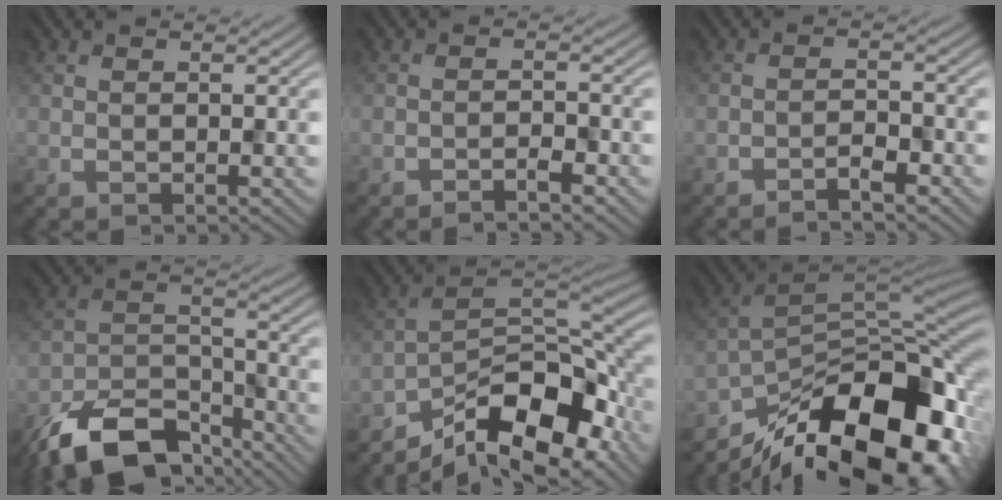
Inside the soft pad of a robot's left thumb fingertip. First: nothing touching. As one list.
[{"total": 2.0, "force": [-1.7, 0.2, 1.1], "torque": [-0.015, 0.005, -0.034]}, {"total": 2.4, "force": [-2.0, 0.3, 1.3], "torque": [-0.023, 0.006, -0.041]}, {"total": 13.0, "force": [-9.7, 5.6, 6.7], "torque": [-0.131, -0.009, -0.179]}, {"total": 14.0, "force": [-9.6, 5.3, 8.7], "torque": [-0.141, -0.005, -0.169]}, {"total": 17.4, "force": [-10.8, 8.0, 11.0], "torque": [-0.196, -0.028, -0.171]}]